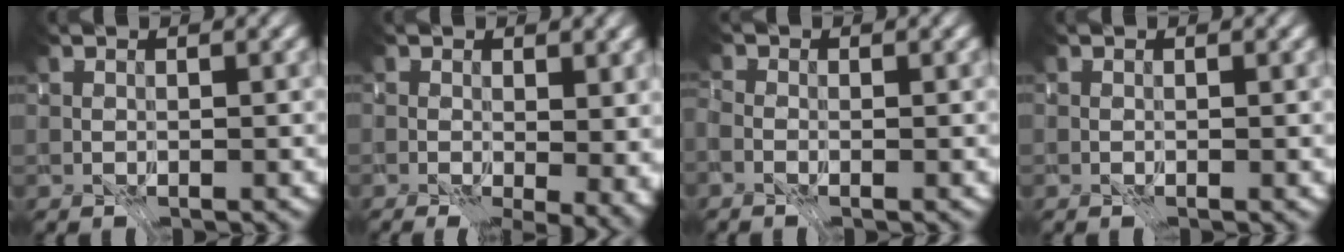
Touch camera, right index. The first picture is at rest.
{"total": 5.6, "force": [0.1, 3.4, 4.5], "torque": [-0.052, -0.029, 0.027]}
{"total": 1.2, "force": [-0.7, 0.7, 0.5], "torque": [0.010, 0.001, -0.046]}
{"total": 0.0}